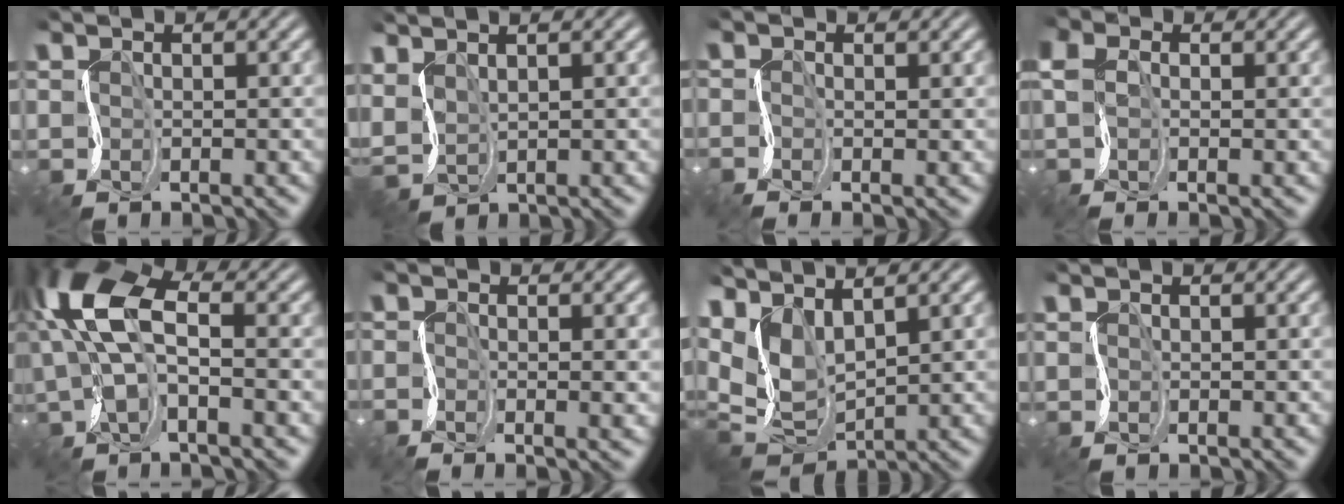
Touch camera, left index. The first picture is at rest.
{"total": 2.6, "force": [1.6, 0.8, 1.8], "torque": [-0.044, 0.014, 0.032]}
{"total": 1.1, "force": [0.1, 0.2, 1.0], "torque": [0.001, 0.009, -0.015]}
{"total": 2.9, "force": [0.4, 1.9, 2.1], "torque": [-0.038, 0.020, 0.001]}
{"total": 8.4, "force": [1.1, 3.9, 7.3], "torque": [-0.171, 0.016, 0.006]}
{"total": 2.1, "force": [0.0, 0.4, 2.1], "torque": [-0.019, 0.006, -0.012]}
{"total": 5.5, "force": [2.4, 2.2, 4.5], "torque": [-0.106, 0.005, 0.040]}
{"total": 0.0}